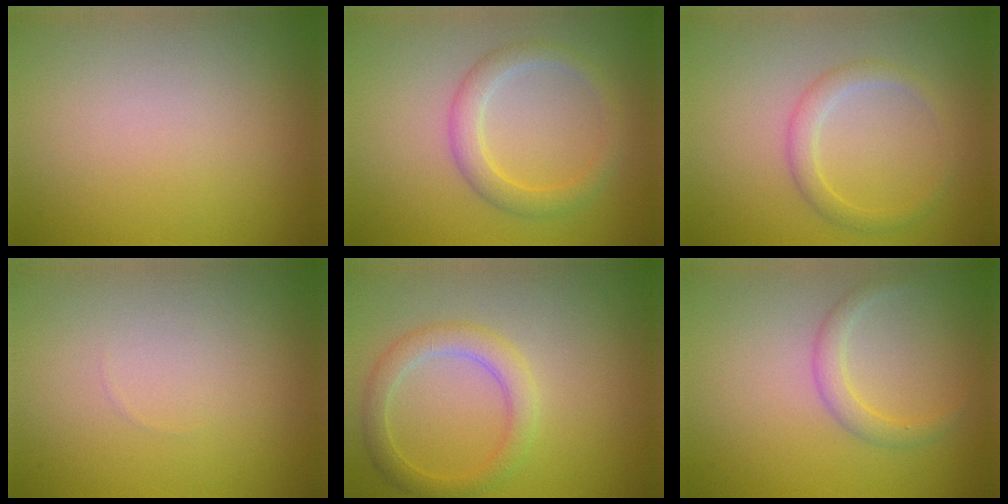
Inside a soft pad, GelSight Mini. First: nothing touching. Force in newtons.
{"total": 2.7, "press": 2.7, "slide": 0.1}
{"total": 1.8, "press": 1.8, "slide": 0.1}
{"total": 0.0}
{"total": 2.8, "press": 2.8, "slide": 0.1}
{"total": 1.7, "press": 1.7, "slide": 0.1}